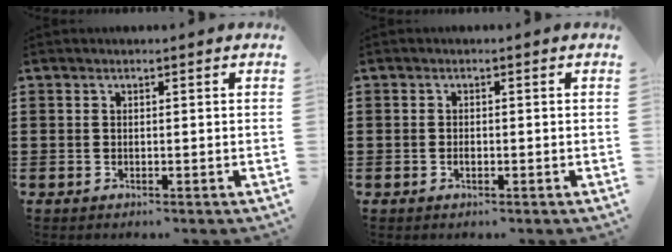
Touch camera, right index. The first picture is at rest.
{"total": 0.7, "force": [-0.2, 0.3, 0.5], "torque": [-0.012, -0.003, -0.003]}